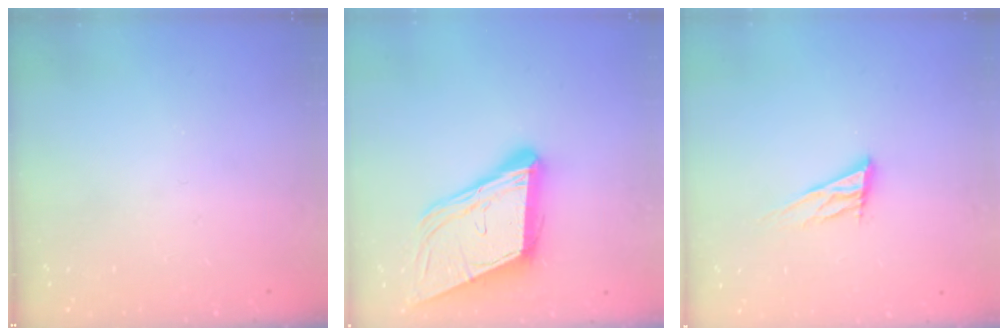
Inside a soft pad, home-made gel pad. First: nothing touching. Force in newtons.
{"total": 16.6, "press": 16.1, "slide": 4.0}
{"total": 11.0, "press": 10.7, "slide": 2.6}